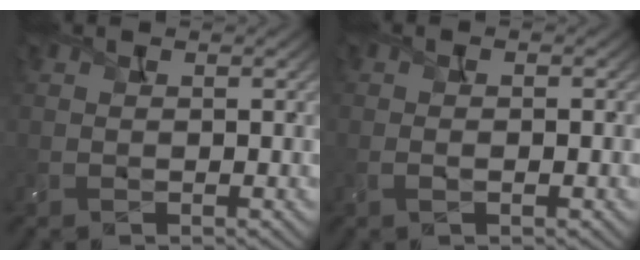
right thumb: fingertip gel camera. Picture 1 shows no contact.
{"total": 1.7, "force": [-0.2, 0.7, 1.5], "torque": [-0.011, -0.004, -0.013]}